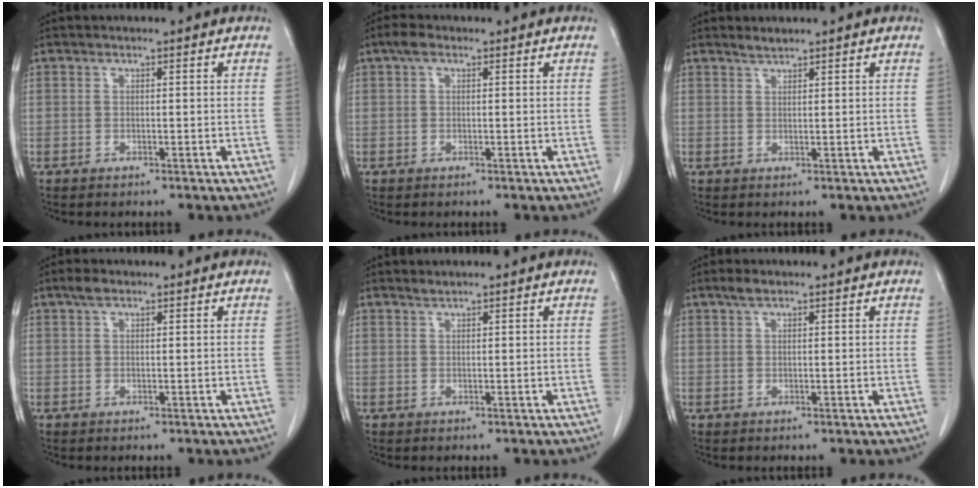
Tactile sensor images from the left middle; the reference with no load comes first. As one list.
[{"total": 1.7, "force": [0.9, 0.8, 1.2], "torque": [-0.027, 0.016, 0.016]}, {"total": 1.2, "force": [1.2, 0.0, 0.2], "torque": [-0.007, 0.000, 0.025]}, {"total": 1.7, "force": [1.2, 0.6, 1.0], "torque": [-0.023, 0.009, 0.023]}, {"total": 0.7, "force": [0.6, -0.1, 0.0], "torque": [-0.007, -0.001, 0.015]}, {"total": 1.6, "force": [1.2, 0.4, 1.0], "torque": [-0.025, 0.007, 0.026]}]